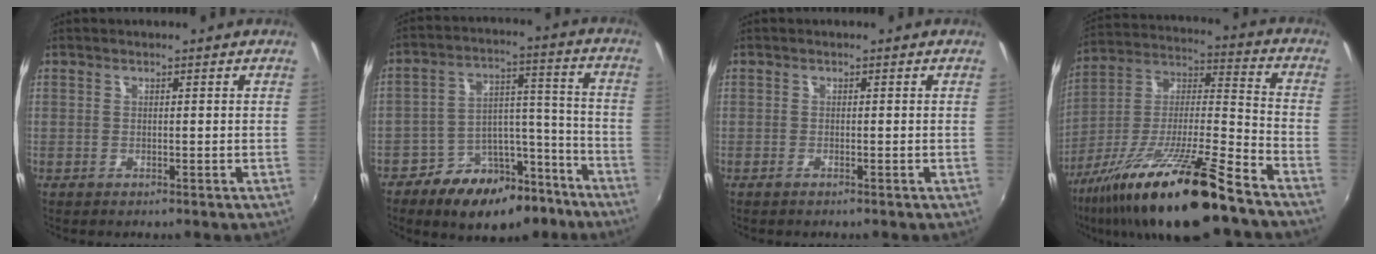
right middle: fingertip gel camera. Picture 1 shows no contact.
{"total": 15.3, "force": [-10.5, 8.5, 7.2], "torque": [-0.121, 0.043, -0.146]}
{"total": 0.8, "force": [-0.6, -0.1, 0.5], "torque": [-0.007, -0.003, -0.013]}
{"total": 22.3, "force": [-15.6, 1.8, 15.9], "torque": [-0.275, -0.024, -0.275]}